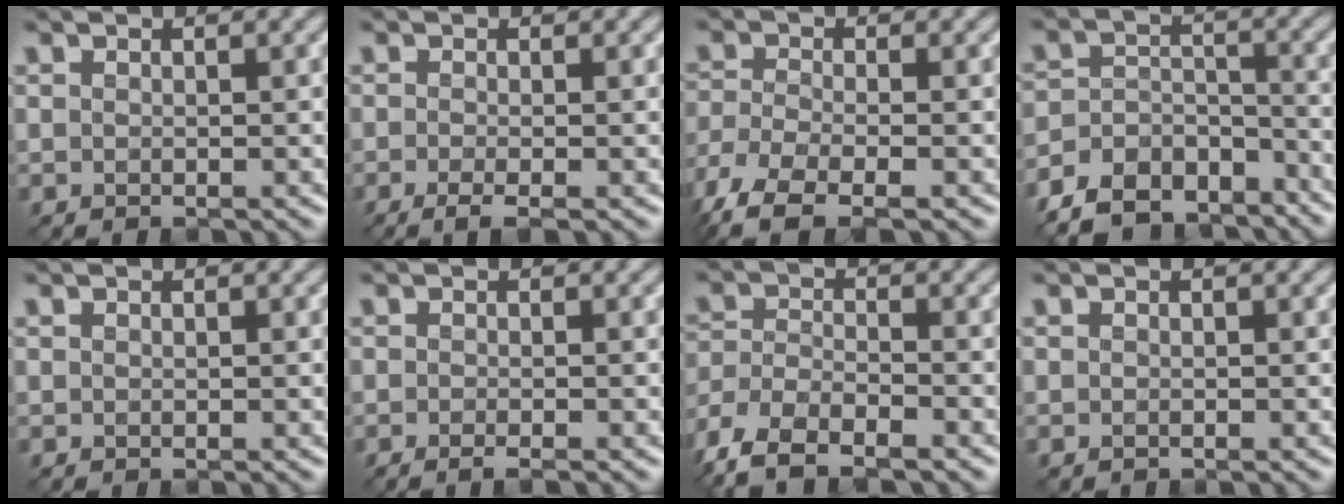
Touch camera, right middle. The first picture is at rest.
{"total": 2.3, "force": [-1.0, 0.6, 2.0], "torque": [-0.035, -0.009, -0.024]}
{"total": 6.0, "force": [-4.1, 2.0, 4.0], "torque": [-0.088, -0.016, -0.090]}
{"total": 10.3, "force": [-8.6, 4.9, 2.9], "torque": [-0.049, 0.000, -0.131]}
{"total": 0.0}
{"total": 1.3, "force": [-0.7, 0.3, 1.1], "torque": [-0.011, -0.005, -0.017]}
{"total": 7.2, "force": [-5.5, 2.7, 3.8], "torque": [-0.073, -0.012, -0.110]}
{"total": 0.0}